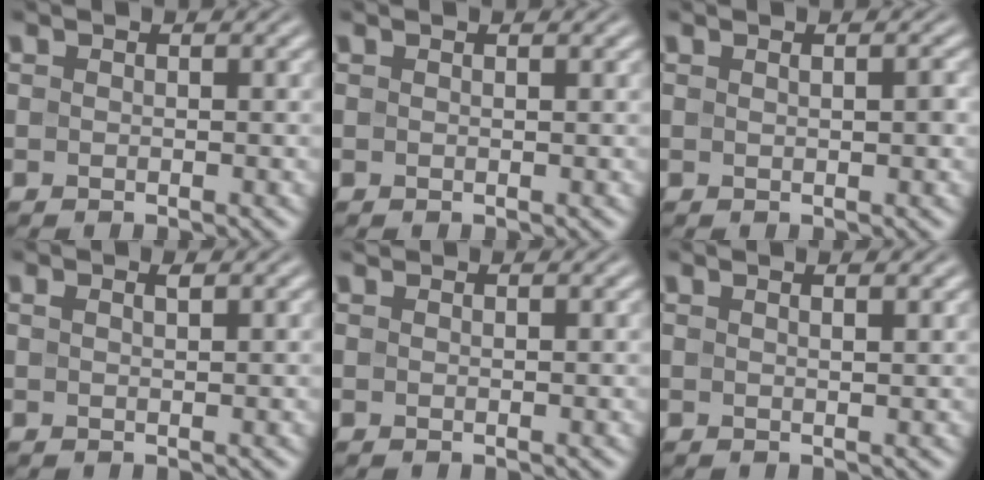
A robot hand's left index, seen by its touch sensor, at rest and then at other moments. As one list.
[{"total": 0.7, "force": [0.5, 0.2, 0.5], "torque": [-0.004, 0.003, 0.004]}, {"total": 1.2, "force": [0.3, 0.2, 1.2], "torque": [-0.018, 0.003, 0.005]}, {"total": 0.9, "force": [0.6, 0.2, 0.7], "torque": [-0.016, 0.001, 0.009]}, {"total": 0.8, "force": [0.7, 0.2, 0.4], "torque": [-0.006, -0.002, 0.005]}, {"total": 2.8, "force": [1.6, 1.1, 2.0], "torque": [-0.002, 0.007, -0.006]}]